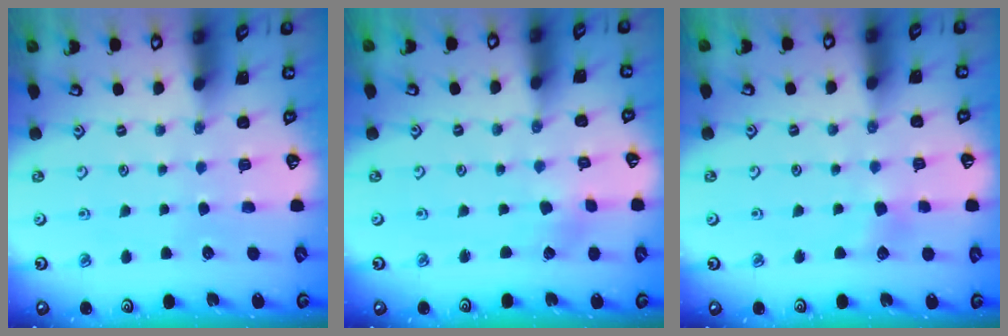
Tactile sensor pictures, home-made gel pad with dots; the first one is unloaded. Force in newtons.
{"total": 0.9, "press": 0.9, "slide": 0.2}
{"total": 5.2, "press": 5.1, "slide": 0.4}